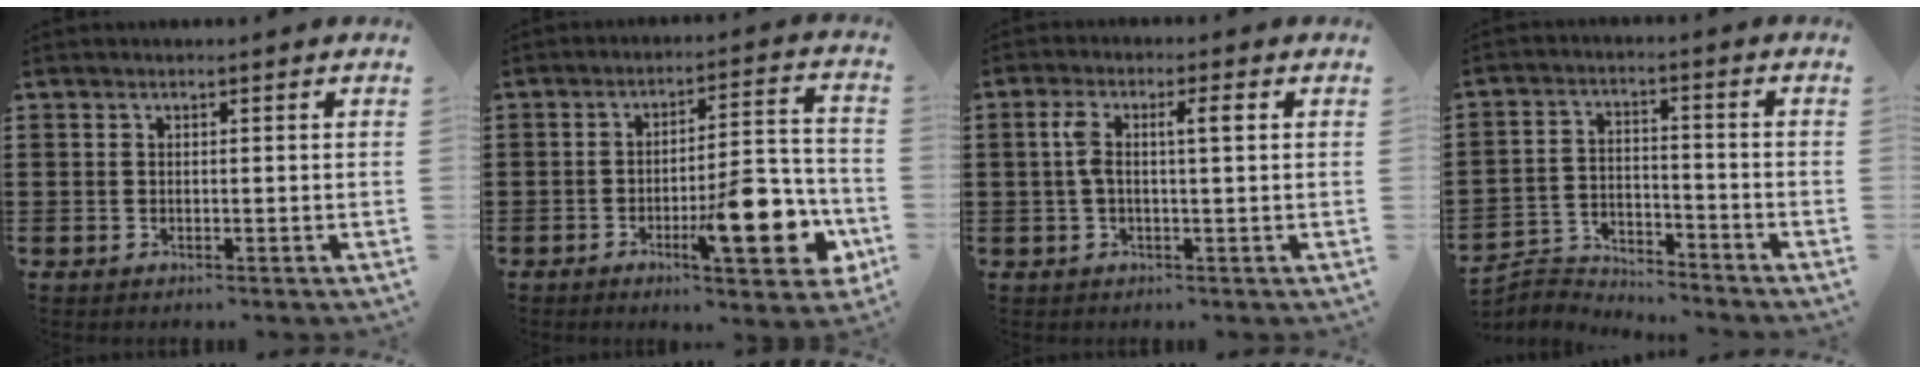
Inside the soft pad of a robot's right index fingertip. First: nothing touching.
{"total": 12.5, "force": [-4.7, 3.8, 11.0], "torque": [-0.151, 0.004, -0.076]}
{"total": 4.4, "force": [0.5, 0.9, 4.2], "torque": [-0.088, 0.004, 0.001]}
{"total": 4.7, "force": [-4.6, 0.7, 0.1], "torque": [-0.013, 0.006, -0.097]}